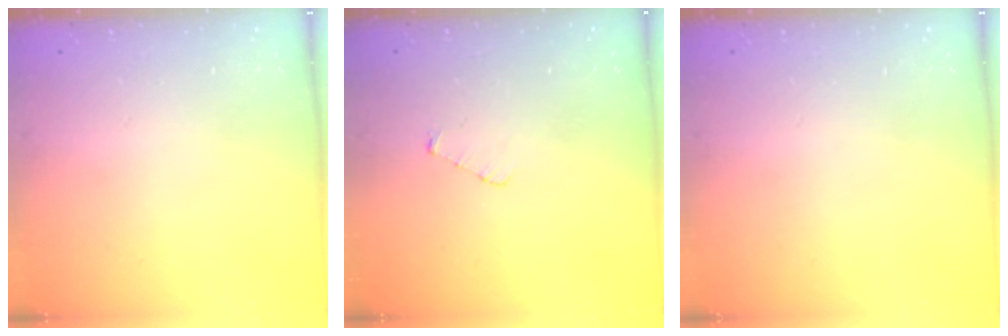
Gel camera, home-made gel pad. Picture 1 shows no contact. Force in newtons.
{"total": 3.0, "press": 3.0, "slide": 0.3}
{"total": 0.0}